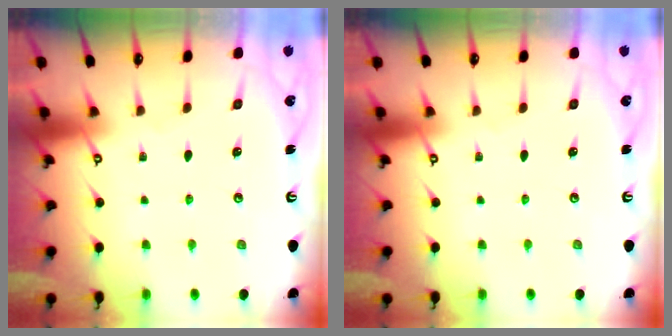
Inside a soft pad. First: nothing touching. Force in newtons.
{"total": 0.0}